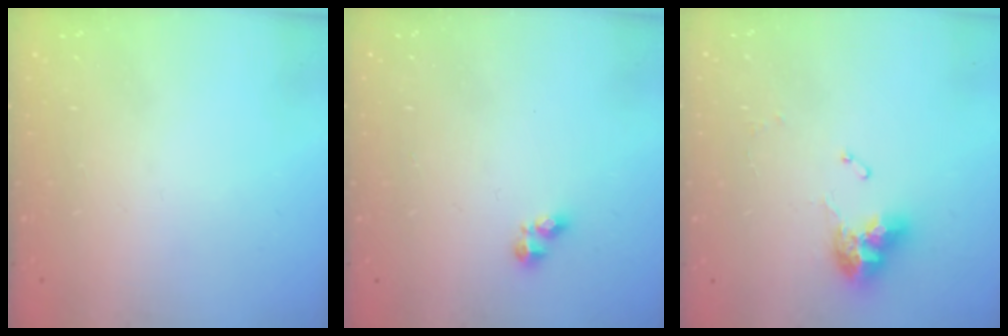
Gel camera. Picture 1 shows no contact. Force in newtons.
{"total": 3.7, "press": 3.6, "slide": 0.6}
{"total": 9.9, "press": 9.9, "slide": 1.0}